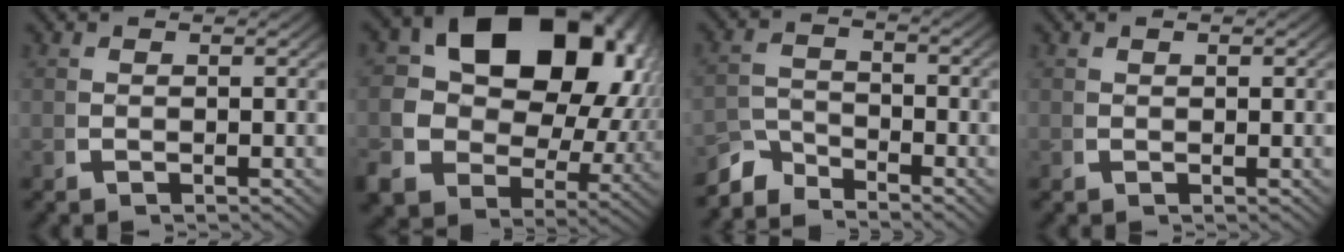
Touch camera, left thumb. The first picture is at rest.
{"total": 22.4, "force": [1.9, 17.0, 14.4], "torque": [-0.276, -0.038, 0.026]}
{"total": 3.6, "force": [-3.2, 1.3, 0.9], "torque": [-0.002, -0.007, -0.066]}
{"total": 0.5, "force": [0.3, 0.4, 0.2], "torque": [-0.002, -0.002, 0.006]}